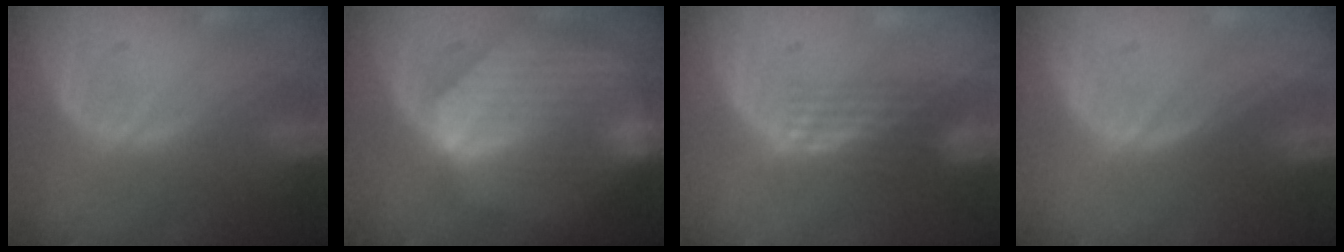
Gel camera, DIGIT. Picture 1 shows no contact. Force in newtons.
{"total": 8.6, "press": 7.9, "slide": 3.5}
{"total": 3.3, "press": 2.8, "slide": 1.8}
{"total": 0.0}